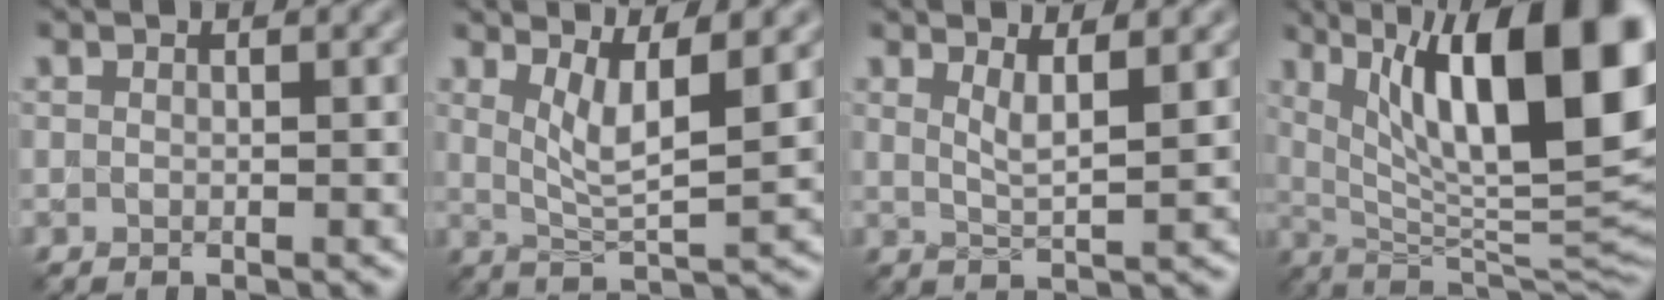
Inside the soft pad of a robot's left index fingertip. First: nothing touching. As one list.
[{"total": 4.4, "force": [2.0, 0.9, 3.8], "torque": [-0.069, -0.009, 0.041]}, {"total": 2.7, "force": [1.6, 0.6, 2.1], "torque": [-0.030, -0.007, 0.029]}, {"total": 17.3, "force": [5.9, 5.7, 15.2], "torque": [-0.219, 0.008, 0.107]}]